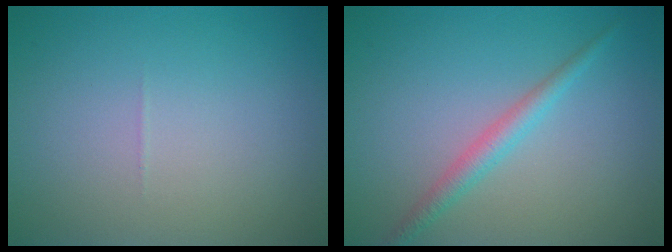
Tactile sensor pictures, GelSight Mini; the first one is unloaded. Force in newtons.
{"total": 2.0, "press": 2.0, "slide": 0.1}